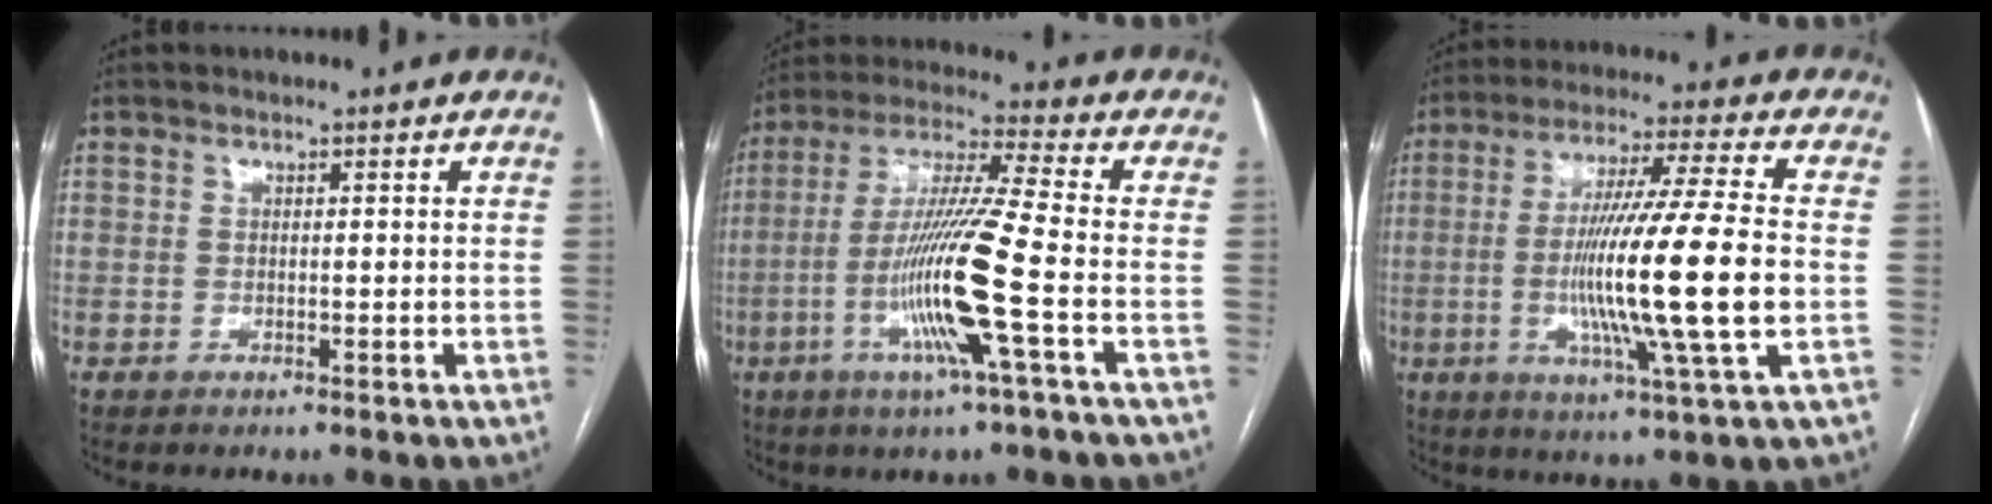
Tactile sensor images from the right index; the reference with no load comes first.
{"total": 14.6, "force": [-4.3, -1.2, 13.9], "torque": [-0.281, -0.013, -0.090]}
{"total": 17.5, "force": [-2.4, -1.0, 17.3], "torque": [-0.320, -0.016, -0.050]}